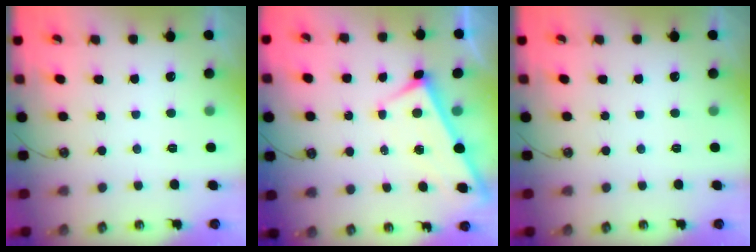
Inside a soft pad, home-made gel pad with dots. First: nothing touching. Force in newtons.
{"total": 2.8, "press": 2.8, "slide": 0.3}
{"total": 0.0}